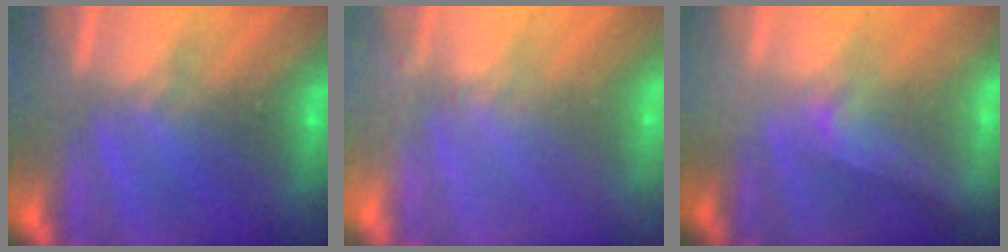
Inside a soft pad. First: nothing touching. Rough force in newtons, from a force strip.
{"total": 2.4}
{"total": 1.8}